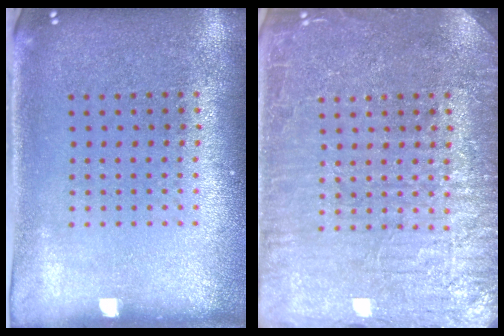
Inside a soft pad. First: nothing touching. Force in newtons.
{"total": 7.0, "press": 6.9, "slide": 1.0}